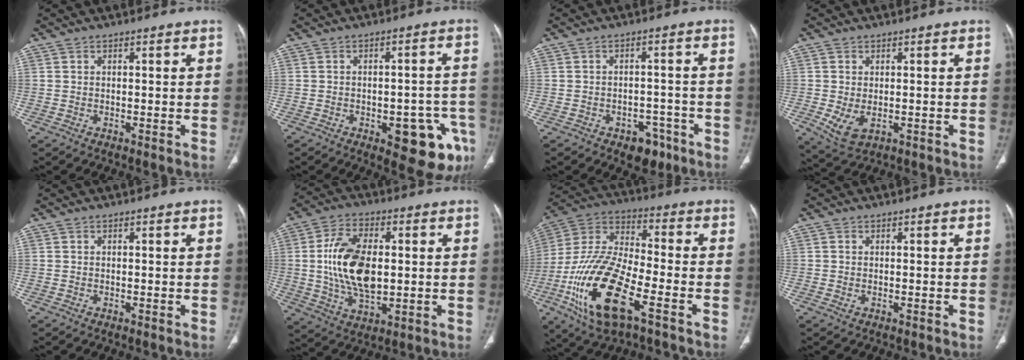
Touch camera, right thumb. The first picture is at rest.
{"total": 12.6, "force": [-5.4, 5.4, 10.0], "torque": [-0.089, 0.028, -0.057]}
{"total": 6.1, "force": [-3.7, 4.0, 2.8], "torque": [-0.012, 0.029, -0.046]}
{"total": 5.1, "force": [-1.0, 3.2, 3.9], "torque": [-0.080, -0.010, -0.003]}
{"total": 0.0}
{"total": 15.6, "force": [0.8, 8.7, 12.9], "torque": [-0.236, -0.001, 0.019]}
{"total": 22.0, "force": [-8.8, 8.8, 18.2], "torque": [-0.379, 0.024, -0.159]}
{"total": 0.5, "force": [-0.1, 0.3, 0.4], "torque": [-0.011, 0.000, 0.002]}